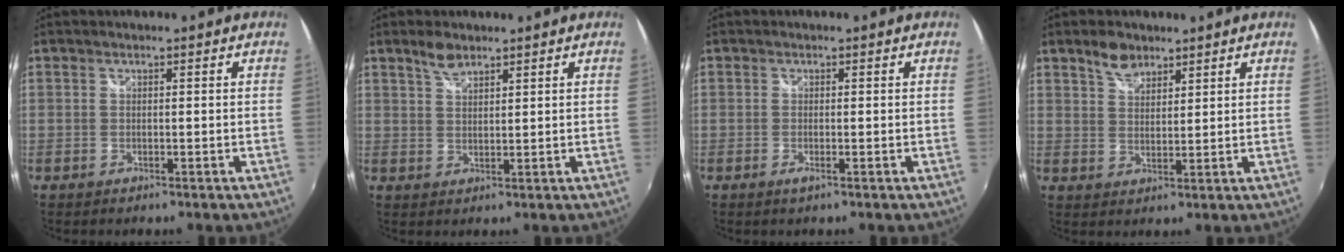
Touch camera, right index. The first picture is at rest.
{"total": 3.4, "force": [2.7, 1.3, 1.7], "torque": [-0.030, 0.005, 0.050]}
{"total": 1.0, "force": [-0.6, 0.0, 0.9], "torque": [-0.017, -0.004, -0.011]}
{"total": 4.7, "force": [3.5, 2.5, 1.9], "torque": [-0.026, 0.006, 0.064]}